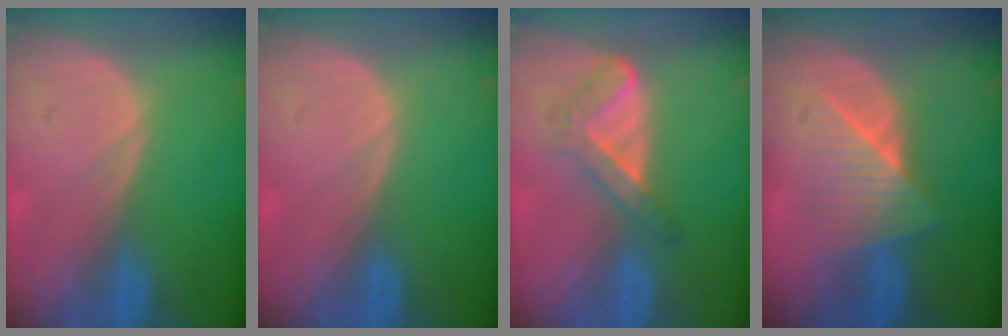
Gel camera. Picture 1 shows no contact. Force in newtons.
{"total": 0.0}
{"total": 5.3, "press": 4.6, "slide": 2.6}
{"total": 6.4, "press": 6.1, "slide": 1.9}